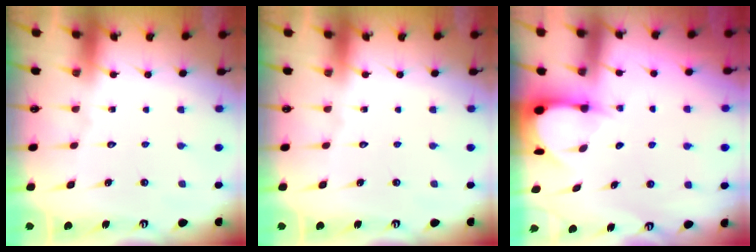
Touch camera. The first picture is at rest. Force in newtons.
{"total": 0.0}
{"total": 3.5, "press": 3.5, "slide": 0.4}